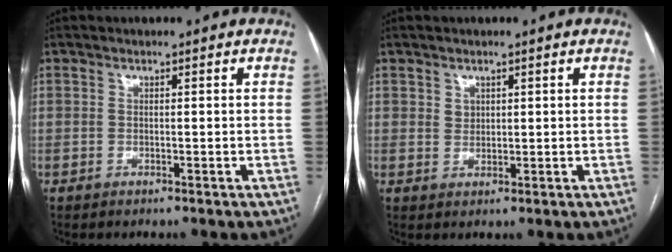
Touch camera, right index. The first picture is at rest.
{"total": 1.6, "force": [0.8, 1.3, 0.5], "torque": [-0.004, -0.002, 0.015]}